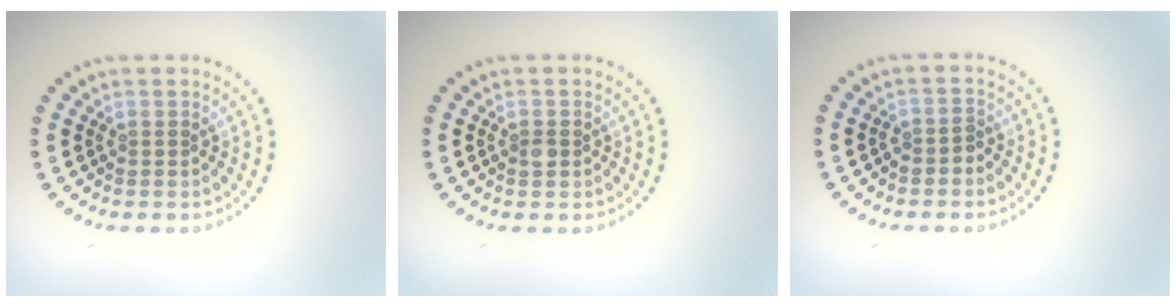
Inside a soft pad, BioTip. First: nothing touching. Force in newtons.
{"total": 1.0, "press": 1.0, "slide": 0.1}
{"total": 1.1, "press": 1.0, "slide": 0.6}